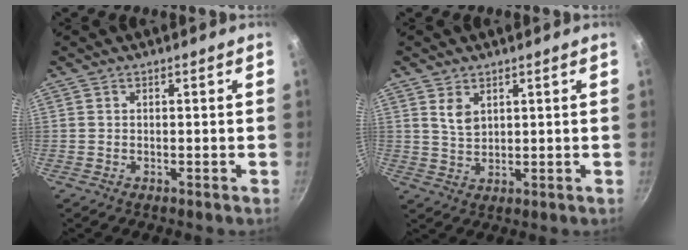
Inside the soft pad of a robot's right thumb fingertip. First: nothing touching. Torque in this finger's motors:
{"motor_torque": [-0.07, -0.08, 0.01, 0.22, 0.09]}